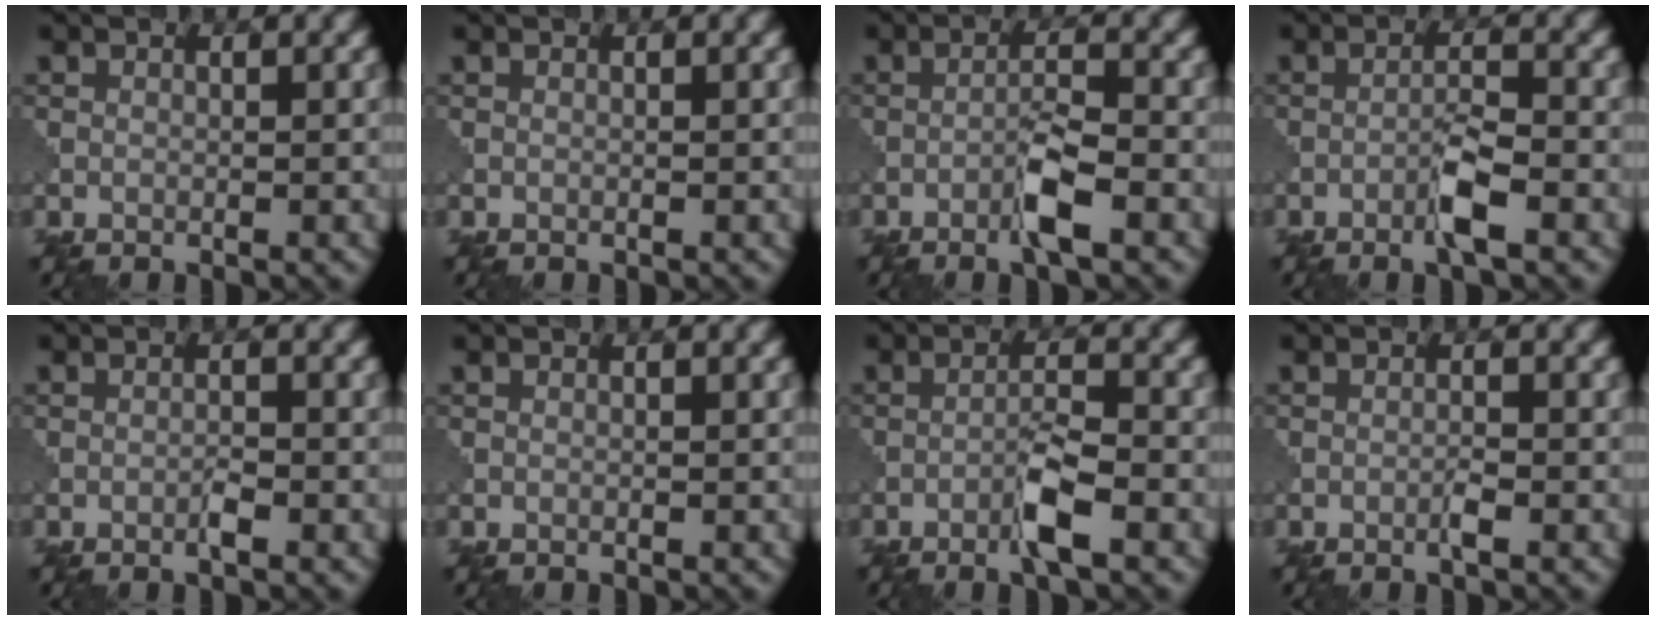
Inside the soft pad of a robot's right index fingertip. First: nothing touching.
{"total": 0.0}
{"total": 3.5, "force": [-1.8, 0.4, 2.9], "torque": [-0.053, 0.007, -0.038]}
{"total": 3.1, "force": [-1.6, 0.3, 2.6], "torque": [-0.048, 0.007, -0.033]}
{"total": 1.1, "force": [-0.6, 0.1, 0.9], "torque": [-0.016, 0.002, -0.013]}
{"total": 0.0}
{"total": 3.5, "force": [-1.9, 0.4, 2.9], "torque": [-0.054, 0.008, -0.039]}
{"total": 1.1, "force": [-0.5, 0.0, 0.9], "torque": [-0.016, 0.002, -0.013]}